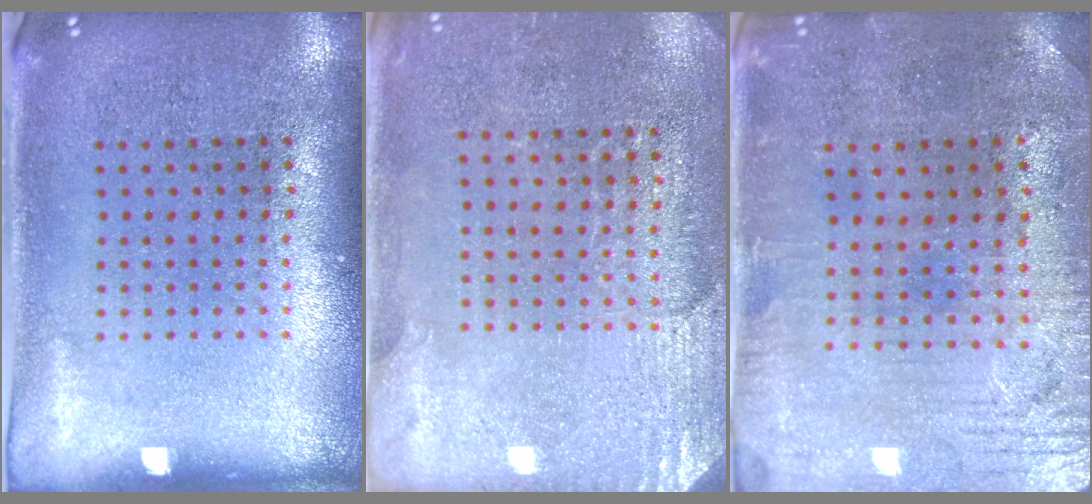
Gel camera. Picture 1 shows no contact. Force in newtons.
{"total": 2.8, "press": 2.6, "slide": 1.0}
{"total": 0.9, "press": 0.7, "slide": 0.6}